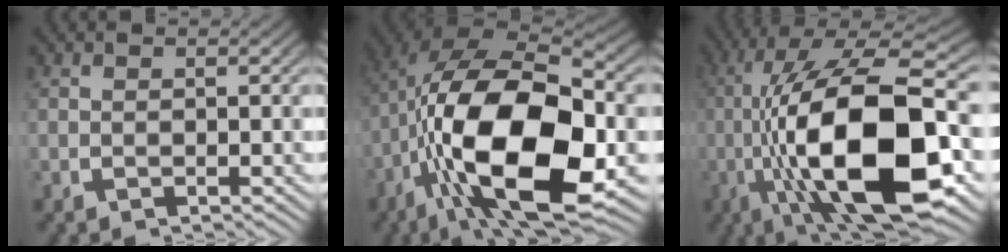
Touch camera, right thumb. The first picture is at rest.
{"total": 20.1, "force": [-2.6, 11.0, 16.6], "torque": [-0.319, -0.065, -0.015]}
{"total": 20.8, "force": [-2.3, 9.3, 18.4], "torque": [-0.348, -0.047, -0.009]}